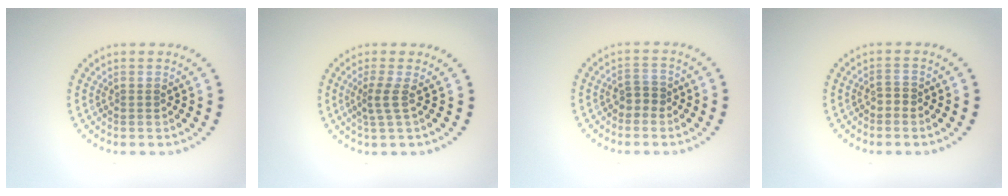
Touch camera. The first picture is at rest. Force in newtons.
{"total": 1.9, "press": 1.2, "slide": 1.5}
{"total": 1.6, "press": 1.5, "slide": 0.6}
{"total": 1.0, "press": 0.8, "slide": 0.6}